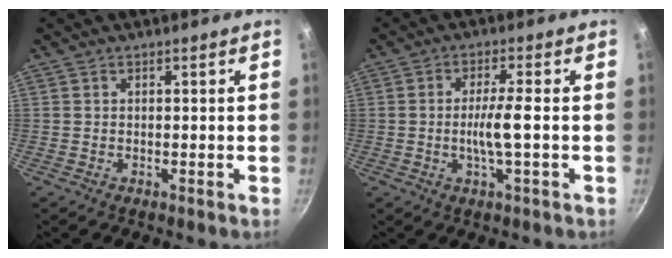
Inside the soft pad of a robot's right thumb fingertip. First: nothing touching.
{"total": 5.5, "force": [-0.8, 0.4, 5.4], "torque": [-0.106, 0.009, -0.013]}